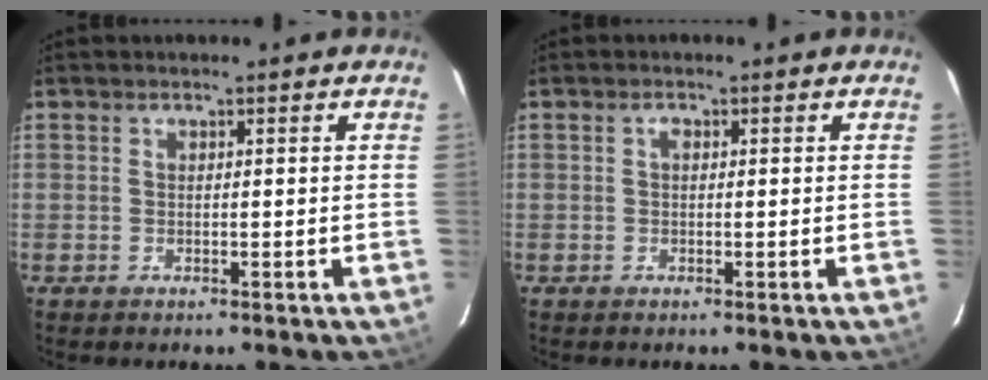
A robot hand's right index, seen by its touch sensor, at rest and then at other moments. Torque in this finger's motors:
{"motor_torque": [0.23, -0.02, 0.10, 0.02]}